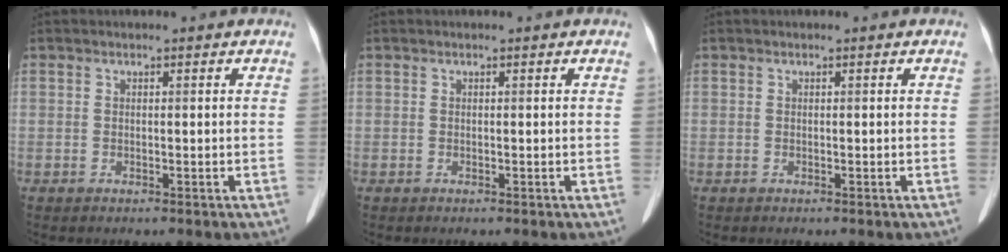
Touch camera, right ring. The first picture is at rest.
{"total": 0.0}
{"total": 0.0}